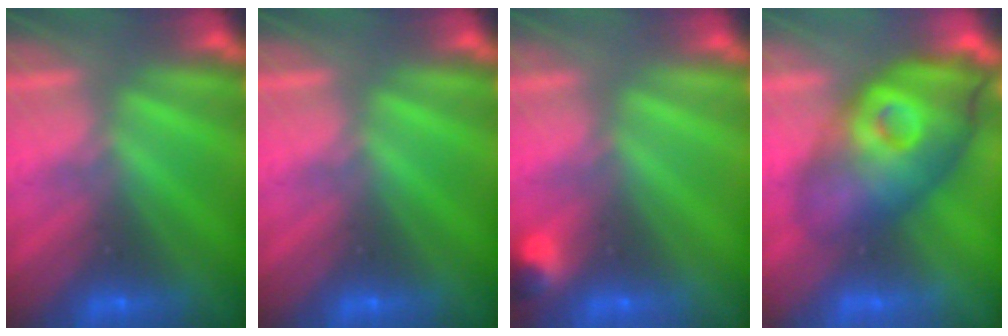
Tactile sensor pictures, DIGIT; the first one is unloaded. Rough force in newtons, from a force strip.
{"total": 0.0}
{"total": 2.9}
{"total": 4.0}